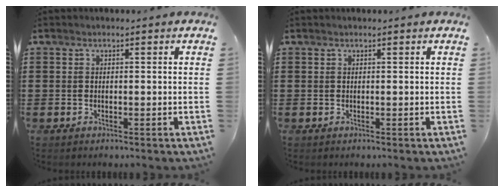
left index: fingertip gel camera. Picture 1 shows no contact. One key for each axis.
{"total": 0.0}